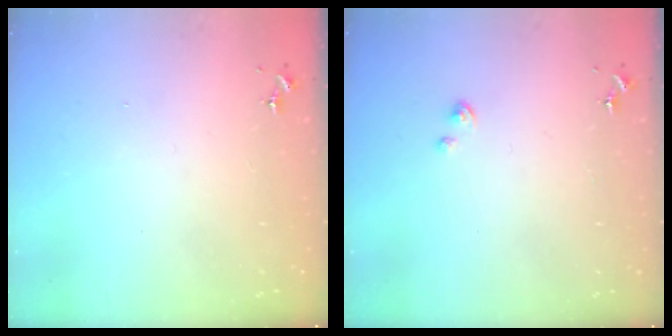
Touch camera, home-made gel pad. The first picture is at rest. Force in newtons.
{"total": 1.1, "press": 1.1, "slide": 0.1}